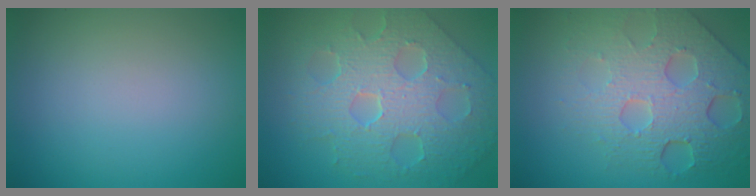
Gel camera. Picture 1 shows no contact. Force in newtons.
{"total": 8.7, "press": 6.2, "slide": 6.2}
{"total": 8.3, "press": 5.5, "slide": 6.2}